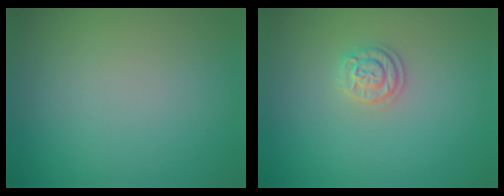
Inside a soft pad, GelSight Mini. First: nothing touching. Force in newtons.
{"total": 1.9, "press": 1.9, "slide": 0.2}